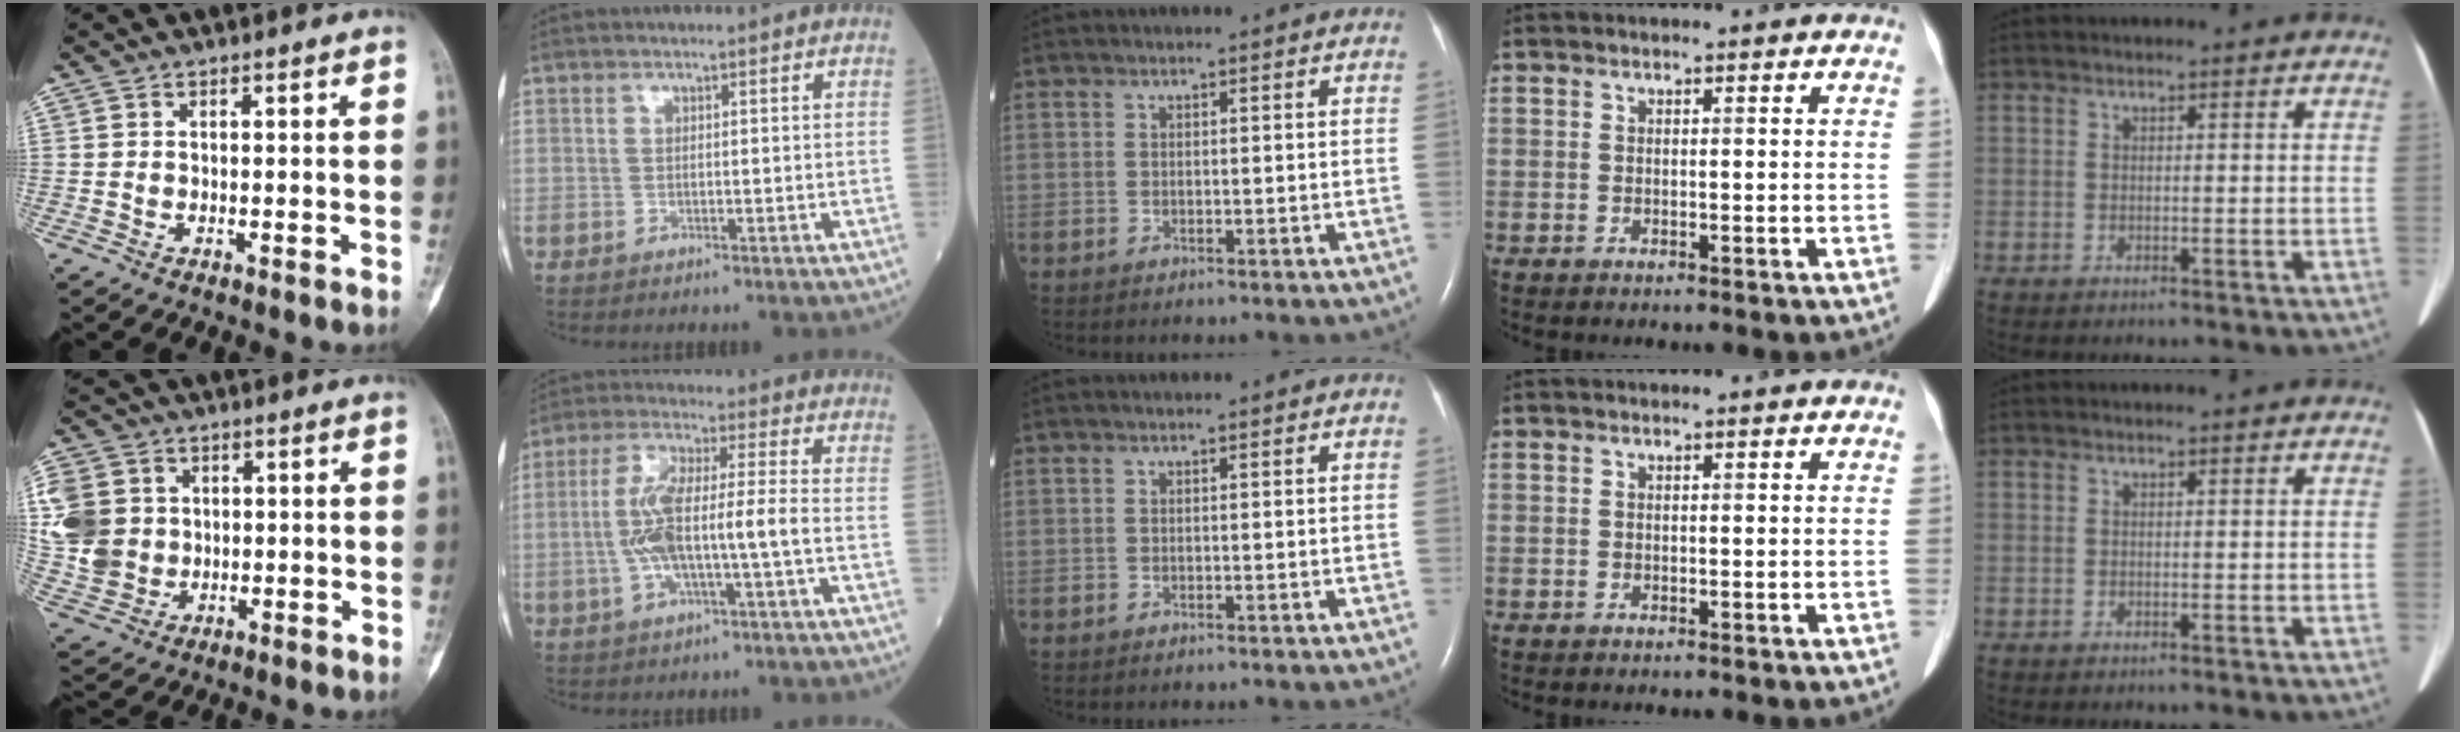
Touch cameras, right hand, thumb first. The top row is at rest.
{"thumb": {"total": 12.4, "force": [1.7, 10.8, 5.8], "torque": [-0.114, 0.006, 0.046]}, "index": {"total": 10.5, "force": [-1.7, 1.2, 10.3], "torque": [-0.204, 0.016, -0.034]}}